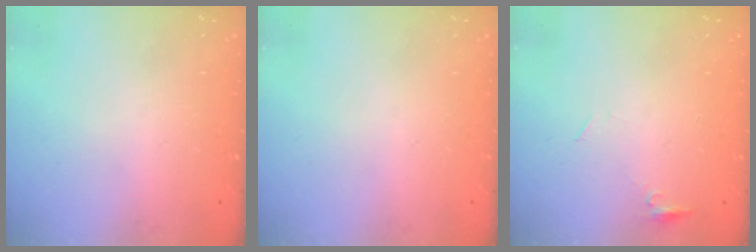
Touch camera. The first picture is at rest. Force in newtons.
{"total": 0.0}
{"total": 4.7, "press": 4.6, "slide": 0.5}